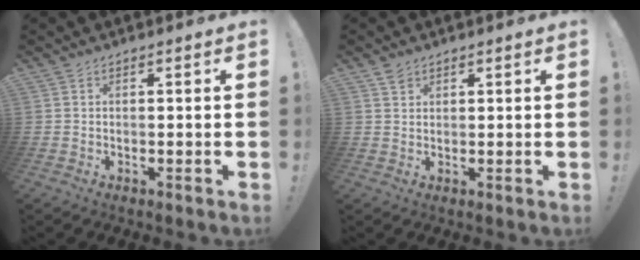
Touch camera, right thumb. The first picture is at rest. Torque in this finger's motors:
{"motor_torque": [0.04, 0.18, 0.11, -0.06, -0.05]}